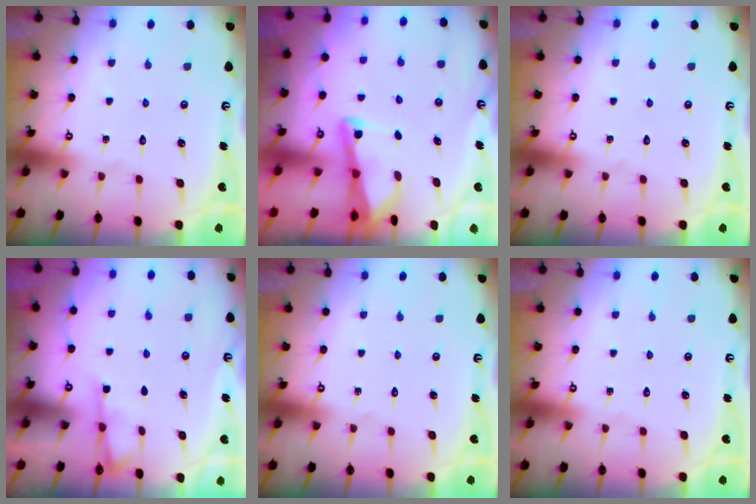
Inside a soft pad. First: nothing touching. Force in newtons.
{"total": 3.0, "press": 3.0, "slide": 0.4}
{"total": 0.0}
{"total": 2.6, "press": 2.6, "slide": 0.5}
{"total": 0.0}
{"total": 0.0}